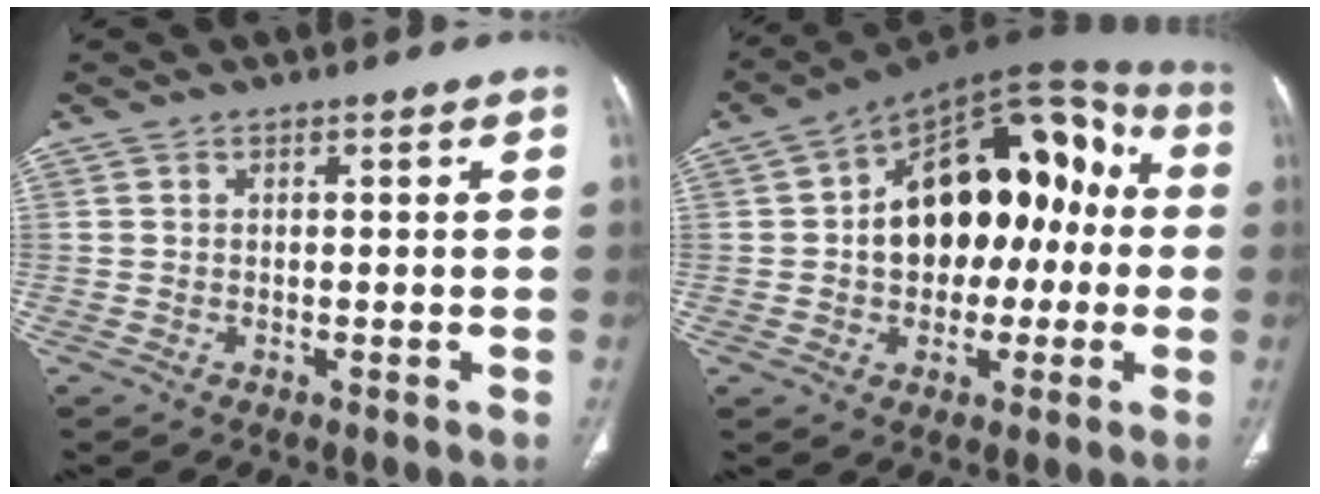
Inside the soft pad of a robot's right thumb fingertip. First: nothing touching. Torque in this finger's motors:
{"motor_torque": [0.62, 2.88, 2.08, -0.12, 0.17]}